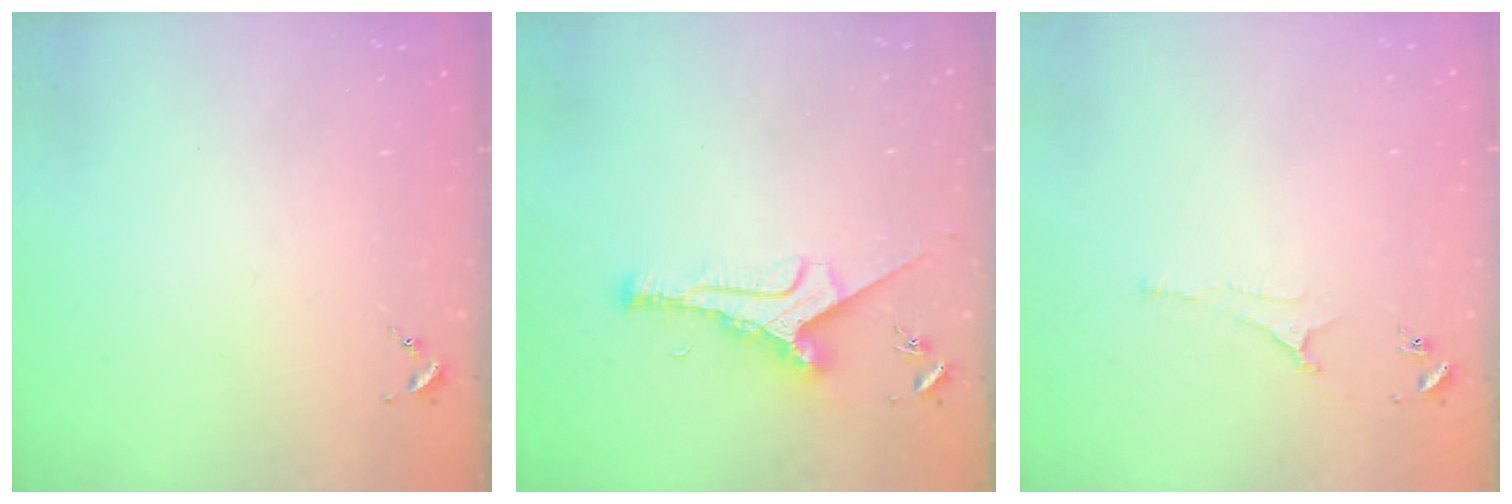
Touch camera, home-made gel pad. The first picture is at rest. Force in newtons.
{"total": 9.0, "press": 9.0, "slide": 0.6}
{"total": 3.0, "press": 2.9, "slide": 0.6}